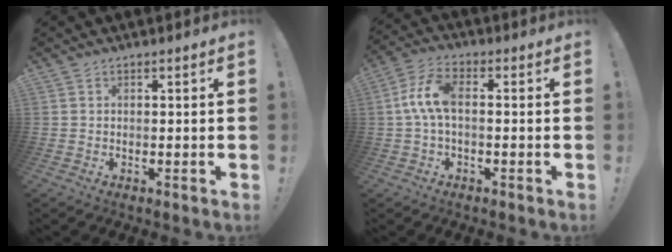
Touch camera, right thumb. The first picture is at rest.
{"total": 8.7, "force": [0.3, 4.2, 7.6], "torque": [-0.158, 0.006, 0.010]}